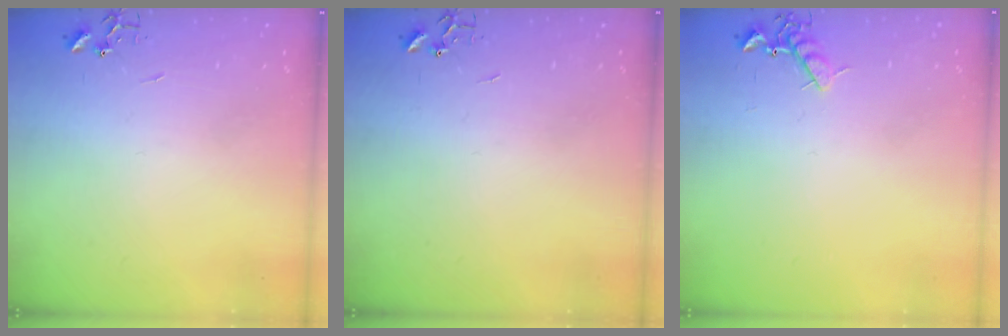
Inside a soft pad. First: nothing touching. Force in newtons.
{"total": 0.0}
{"total": 7.8, "press": 7.8, "slide": 0.8}